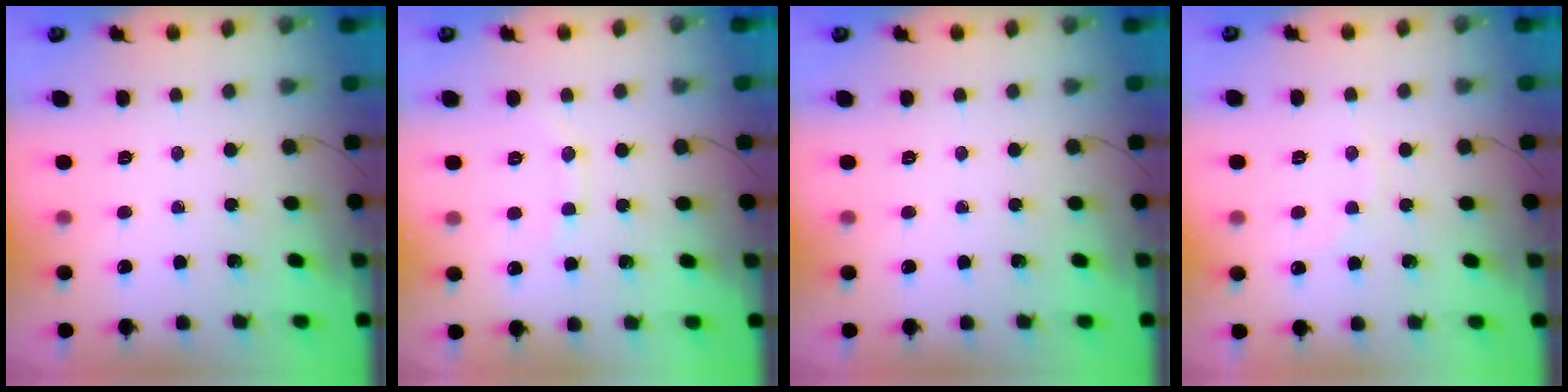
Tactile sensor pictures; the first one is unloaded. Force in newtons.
{"total": 6.3, "press": 6.2, "slide": 1.0}
{"total": 0.0}
{"total": 3.5, "press": 3.4, "slide": 1.0}